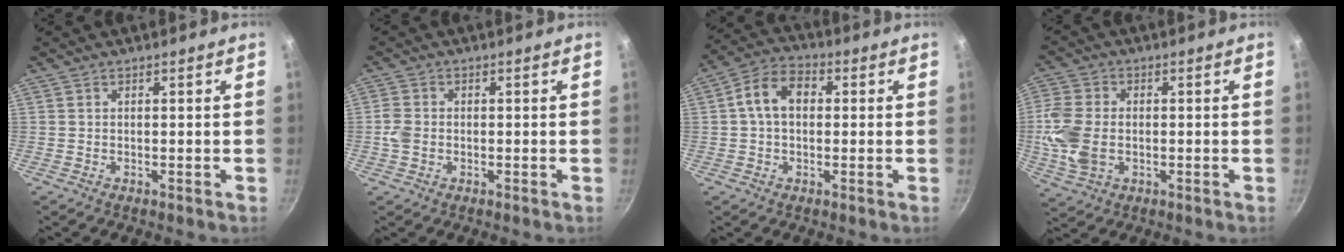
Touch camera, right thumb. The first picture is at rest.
{"total": 3.1, "force": [-0.6, 2.5, 1.8], "torque": [-0.034, 0.009, -0.014]}
{"total": 8.4, "force": [0.9, 5.9, 5.9], "torque": [-0.088, 0.024, 0.001]}
{"total": 9.8, "force": [-1.0, 6.8, 6.9], "torque": [-0.147, 0.005, -0.022]}